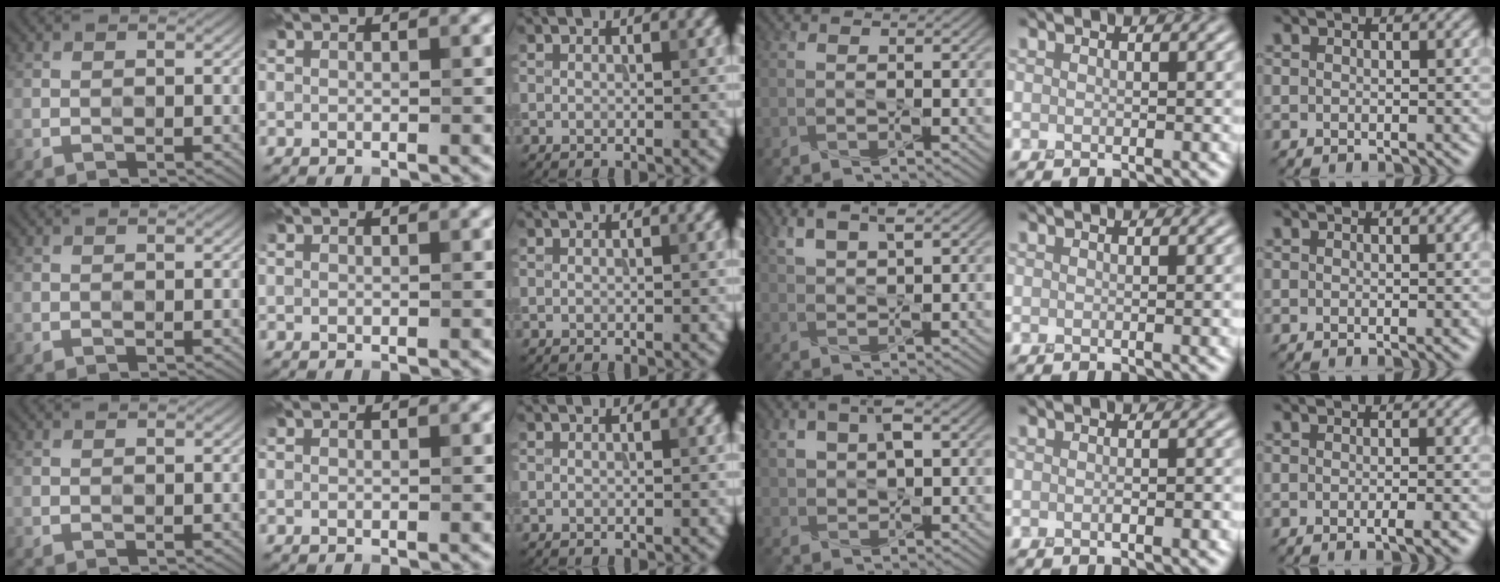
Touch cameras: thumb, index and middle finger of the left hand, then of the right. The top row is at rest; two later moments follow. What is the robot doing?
{"motion": "squeeze", "object": "air blower"}